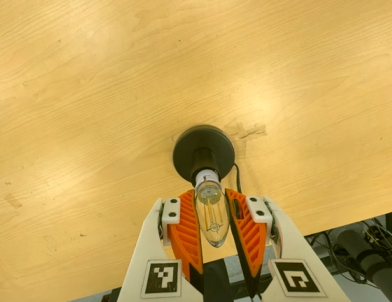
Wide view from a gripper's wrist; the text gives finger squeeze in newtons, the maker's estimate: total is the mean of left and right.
{"total": 12.2, "left": 11.9, "right": 12.5}